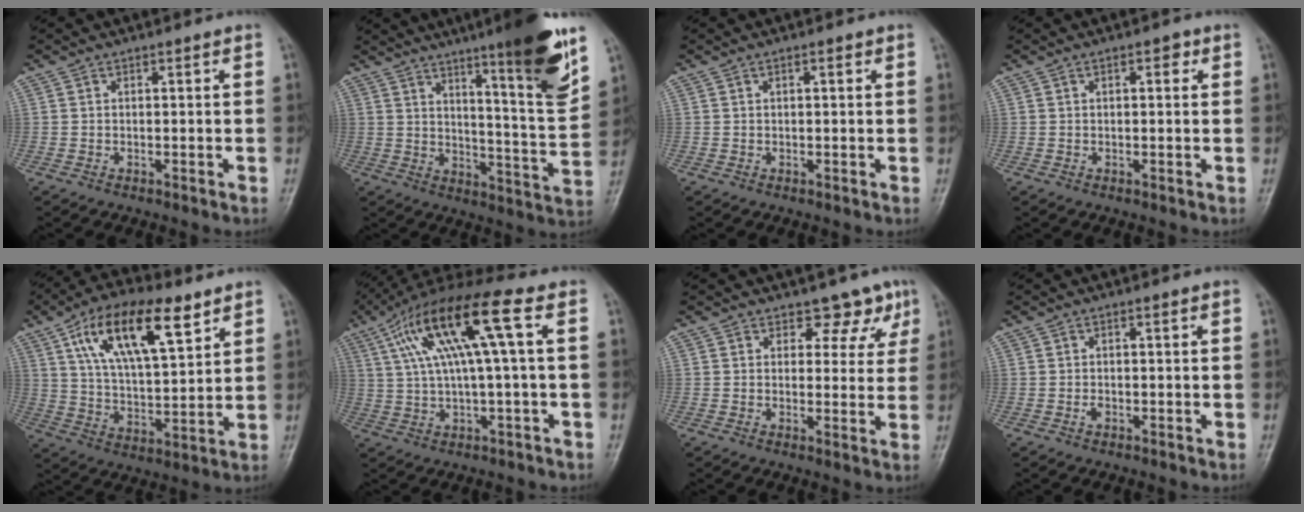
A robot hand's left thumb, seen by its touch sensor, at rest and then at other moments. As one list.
[{"total": 17.1, "force": [10.2, 1.4, 13.6], "torque": [-0.173, -0.061, 0.153]}, {"total": 0.9, "force": [0.4, 0.3, 0.8], "torque": [-0.011, 0.002, 0.004]}, {"total": 1.9, "force": [0.7, 0.9, 1.5], "torque": [-0.013, 0.002, 0.007]}, {"total": 18.1, "force": [9.1, 7.2, 13.9], "torque": [-0.213, -0.024, 0.162]}, {"total": 15.4, "force": [4.1, 2.6, 14.6], "torque": [-0.290, 0.037, 0.071]}, {"total": 5.5, "force": [3.8, 3.6, 1.5], "torque": [0.019, -0.022, 0.037]}, {"total": 0.9, "force": [-0.3, 0.5, 0.6], "torque": [-0.009, 0.001, -0.006]}]